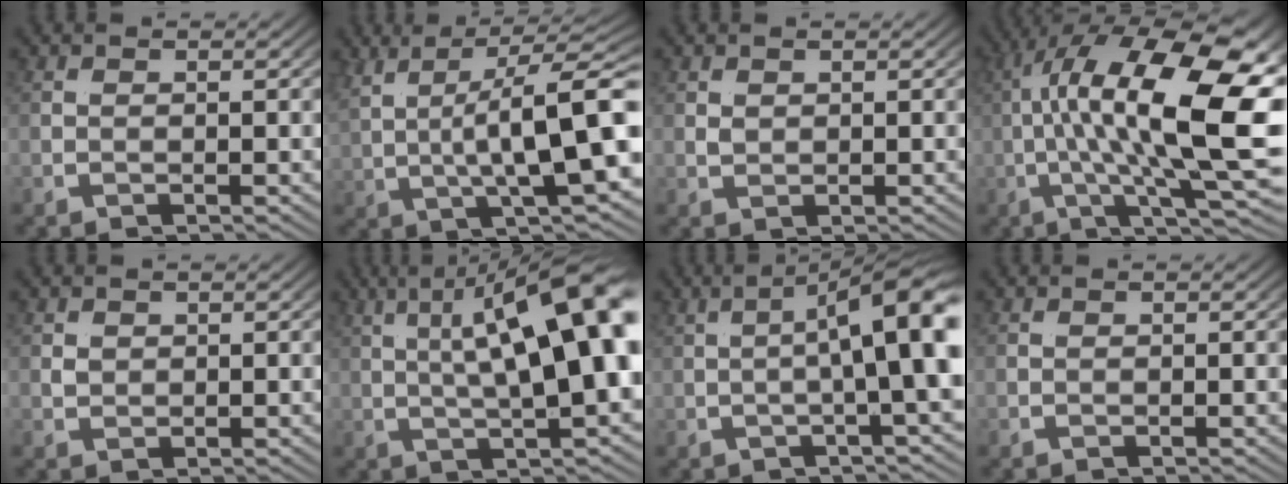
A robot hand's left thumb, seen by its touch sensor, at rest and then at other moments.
{"total": 6.2, "force": [-0.5, -1.4, 6.1], "torque": [-0.098, 0.030, -0.007]}
{"total": 0.6, "force": [0.6, 0.0, 0.0], "torque": [-0.001, 0.002, 0.007]}
{"total": 14.1, "force": [0.4, 1.9, 13.9], "torque": [-0.213, 0.021, -0.010]}
{"total": 0.7, "force": [0.6, 0.3, 0.1], "torque": [-0.004, 0.002, 0.007]}
{"total": 10.5, "force": [1.3, 0.6, 10.4], "torque": [-0.125, 0.048, -0.003]}
{"total": 8.1, "force": [-0.6, 0.6, 8.0], "torque": [-0.102, 0.023, -0.017]}
{"total": 0.0}